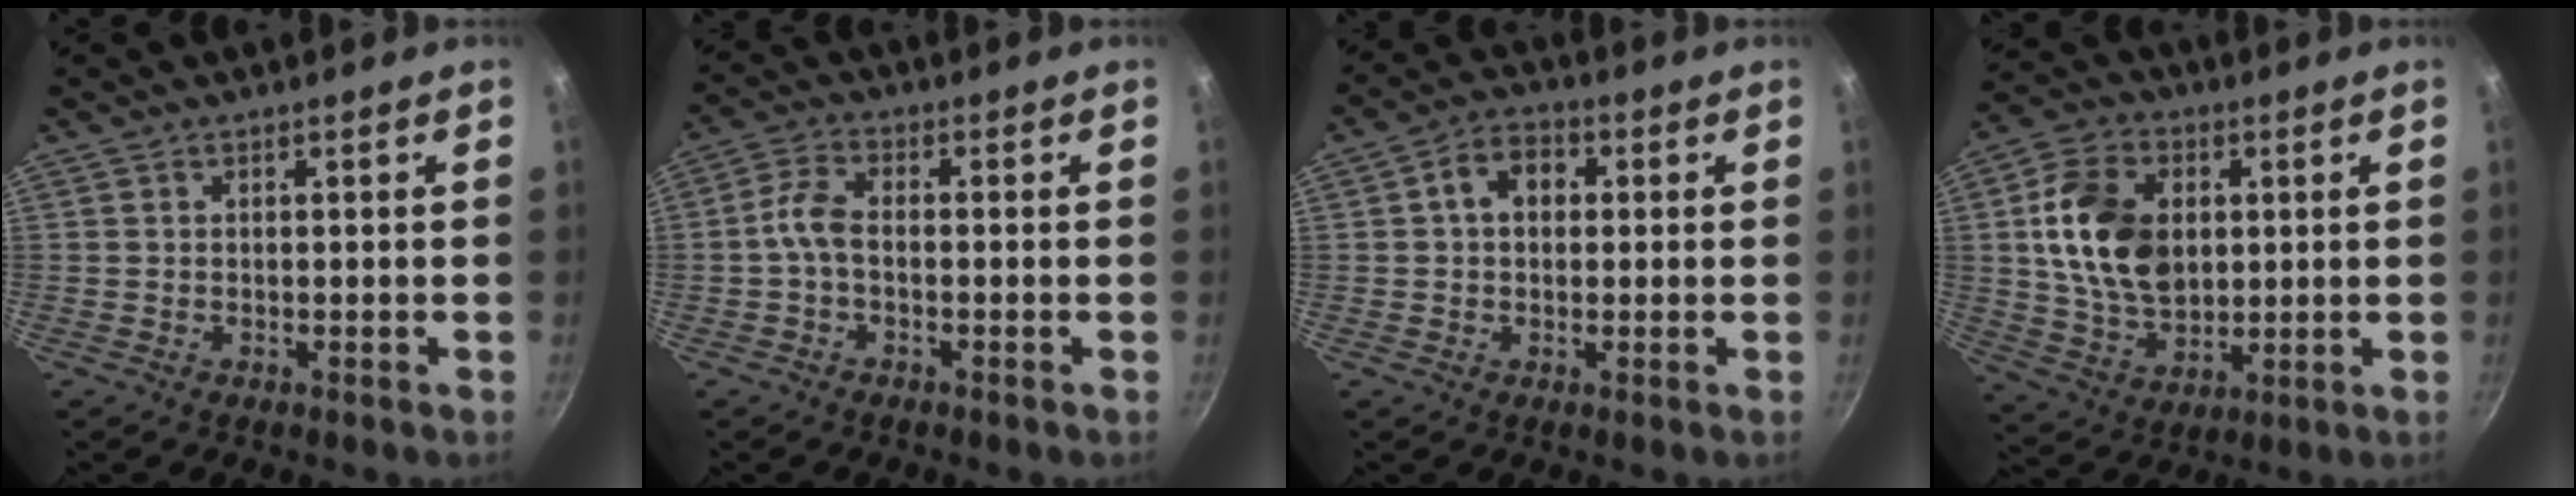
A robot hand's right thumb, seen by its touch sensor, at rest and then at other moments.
{"total": 4.7, "force": [-1.1, 2.6, 3.8], "torque": [-0.080, 0.024, -0.030]}
{"total": 6.6, "force": [1.2, 4.9, 4.2], "torque": [-0.045, 0.014, 0.008]}
{"total": 16.1, "force": [2.5, 11.2, 11.3], "torque": [-0.187, -0.004, 0.048]}